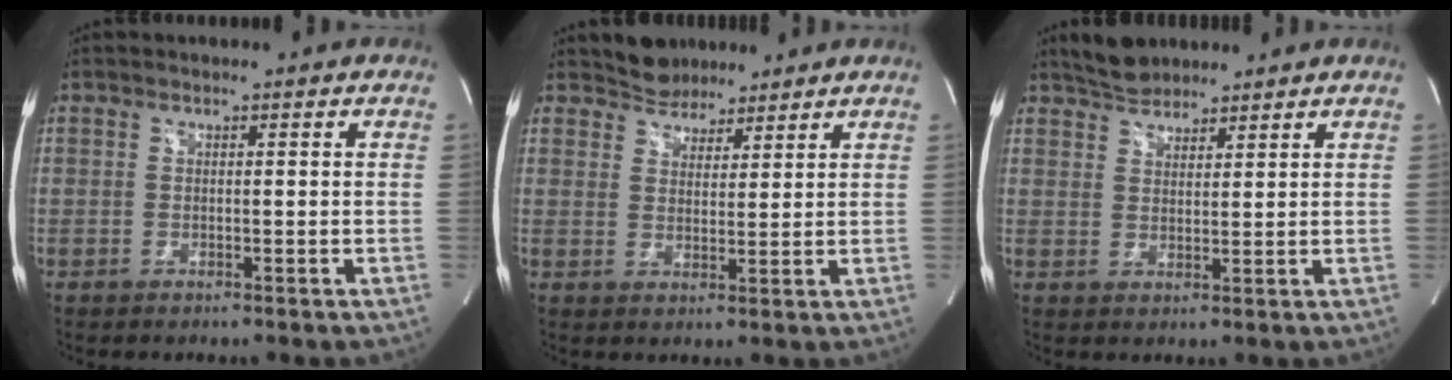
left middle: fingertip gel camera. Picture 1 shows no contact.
{"total": 4.6, "force": [4.1, 2.1, 0.2], "torque": [0.000, 0.008, 0.069]}
{"total": 4.5, "force": [4.1, 1.6, 0.8], "torque": [-0.021, 0.013, 0.077]}